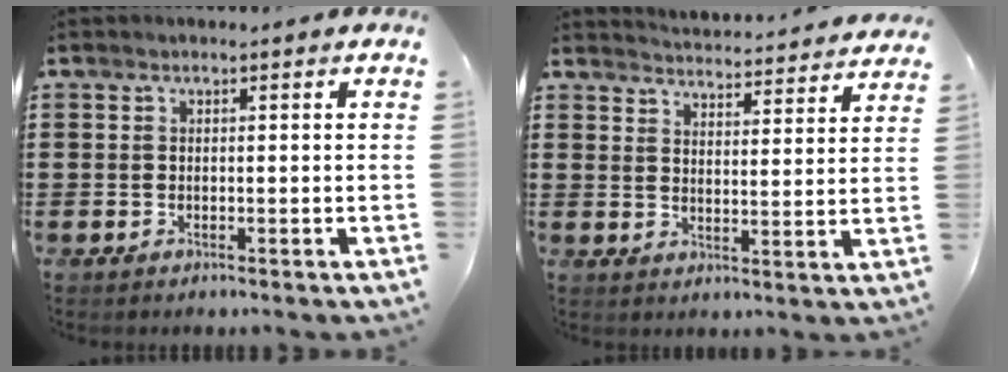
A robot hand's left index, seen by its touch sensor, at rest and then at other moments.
{"total": 3.8, "force": [3.8, -0.5, 0.0], "torque": [-0.011, -0.035, 0.061]}